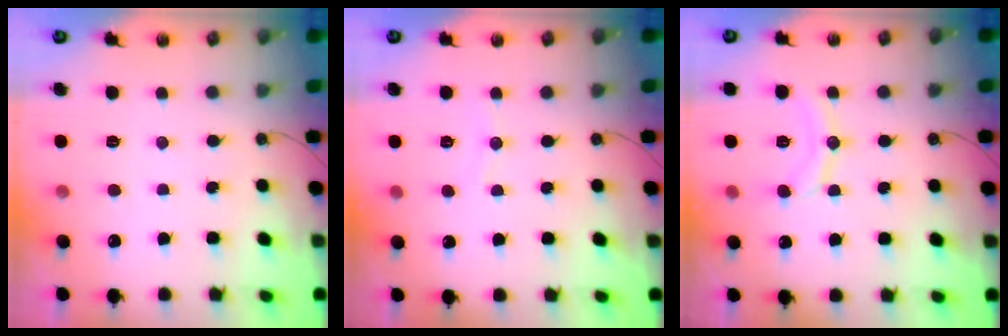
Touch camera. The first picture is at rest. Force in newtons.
{"total": 4.5, "press": 4.5, "slide": 0.5}
{"total": 10.5, "press": 10.5, "slide": 1.1}